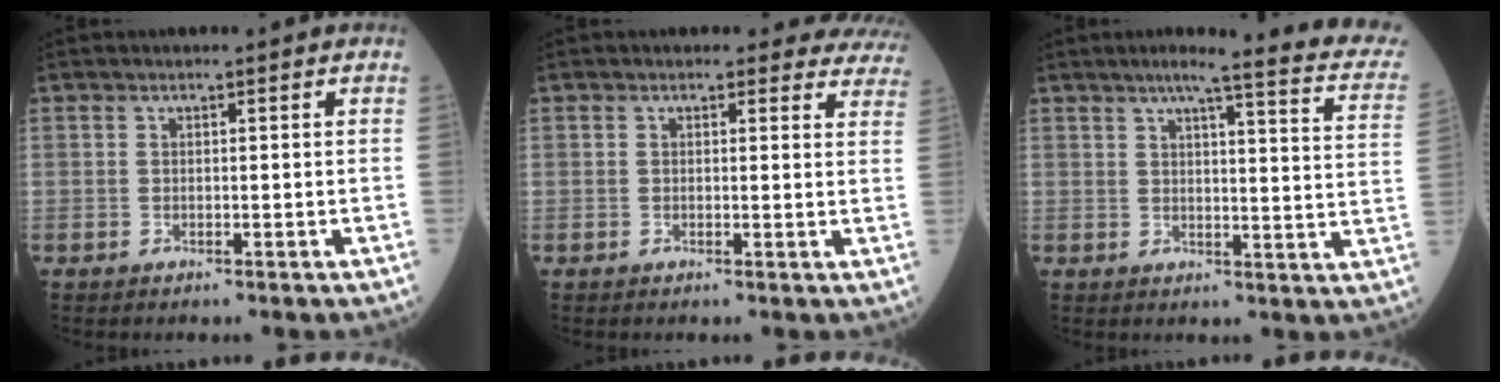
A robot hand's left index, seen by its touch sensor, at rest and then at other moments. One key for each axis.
{"total": 8.2, "fx": 7.6, "fy": 3.0, "fz": 0.0, "tx": 0.057, "ty": -0.015, "tz": 0.037}
{"total": 17.1, "fx": 14.3, "fy": 0.6, "fz": 9.3, "tx": -0.111, "ty": -0.034, "tz": 0.152}